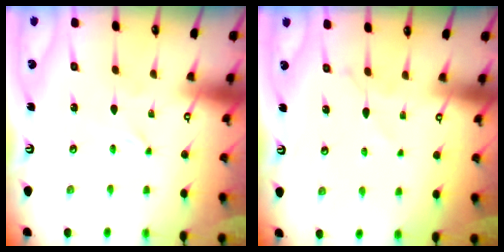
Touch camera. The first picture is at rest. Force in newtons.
{"total": 5.5, "press": 5.4, "slide": 0.8}